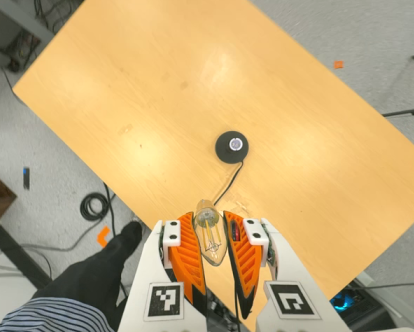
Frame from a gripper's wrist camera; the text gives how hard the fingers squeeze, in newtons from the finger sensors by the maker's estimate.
{"total": 23.1, "left": 26.5, "right": 19.7}